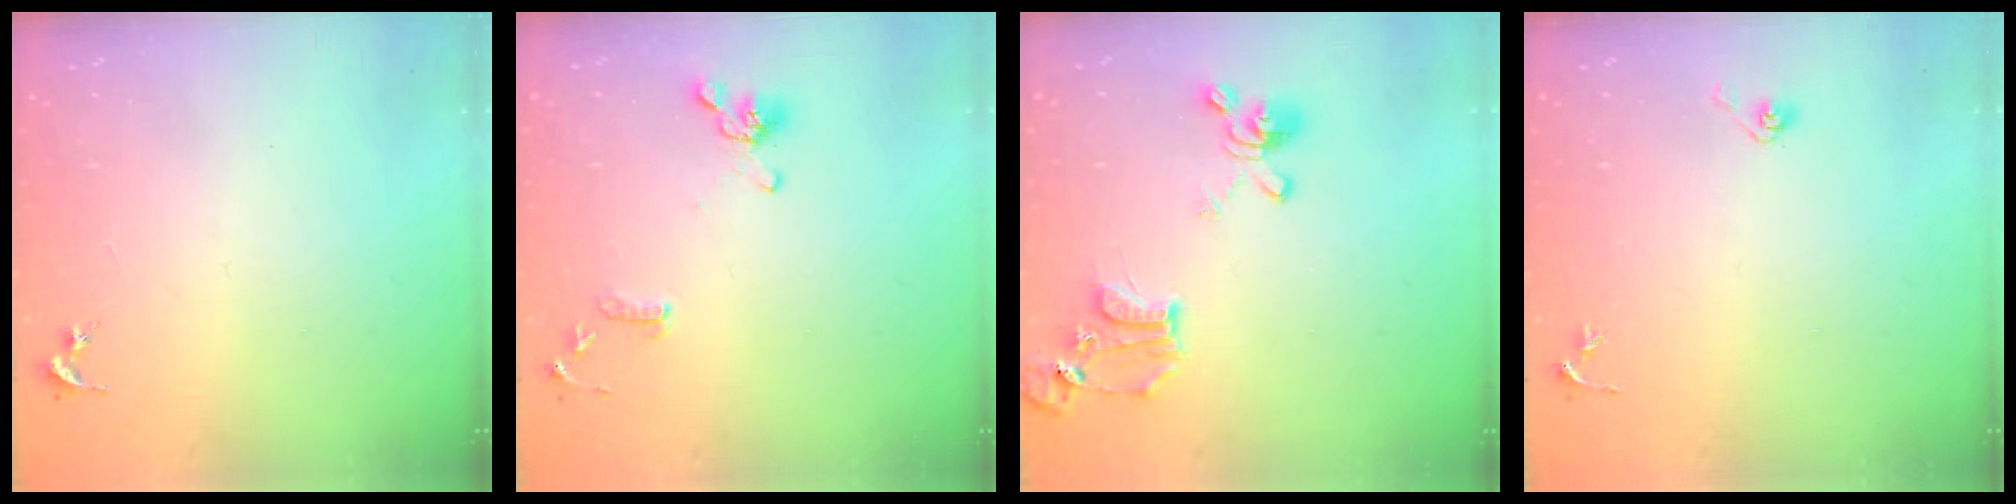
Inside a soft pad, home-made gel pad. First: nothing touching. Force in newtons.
{"total": 11.5, "press": 11.3, "slide": 1.8}
{"total": 15.3, "press": 15.3, "slide": 1.1}
{"total": 4.0, "press": 3.3, "slide": 2.2}